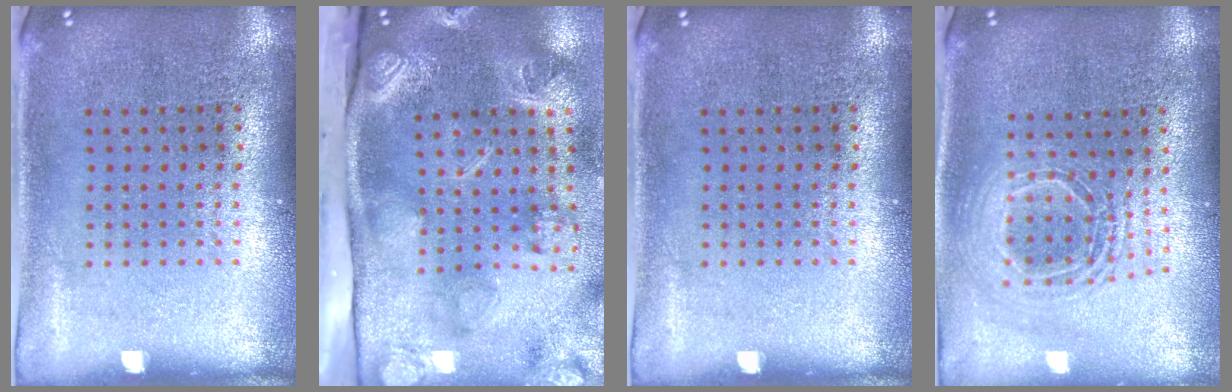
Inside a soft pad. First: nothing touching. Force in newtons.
{"total": 4.7, "press": 3.3, "slide": 3.3}
{"total": 0.0}
{"total": 1.9, "press": 1.6, "slide": 1.0}